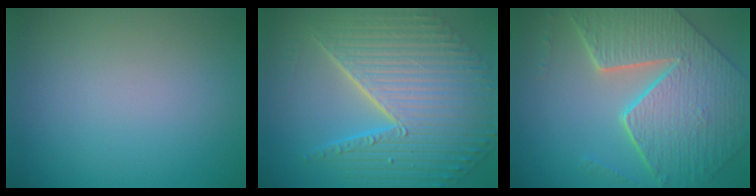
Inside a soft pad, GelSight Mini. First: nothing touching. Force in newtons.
{"total": 11.1, "press": 7.3, "slide": 8.4}
{"total": 9.6, "press": 7.0, "slide": 6.4}